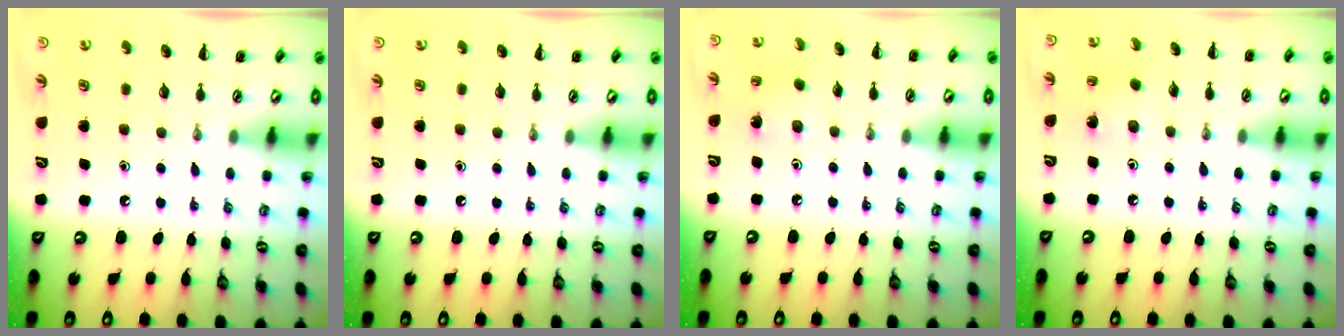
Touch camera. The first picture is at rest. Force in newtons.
{"total": 0.0}
{"total": 1.9, "press": 1.8, "slide": 0.7}
{"total": 1.9, "press": 1.8, "slide": 0.7}